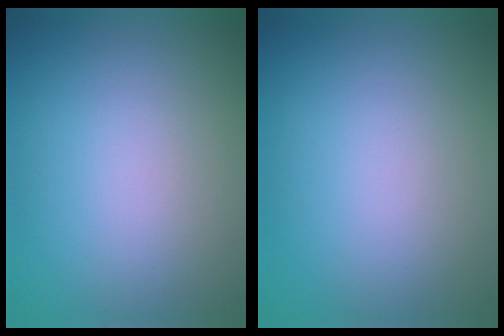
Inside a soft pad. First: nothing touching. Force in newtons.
{"total": 0.0}